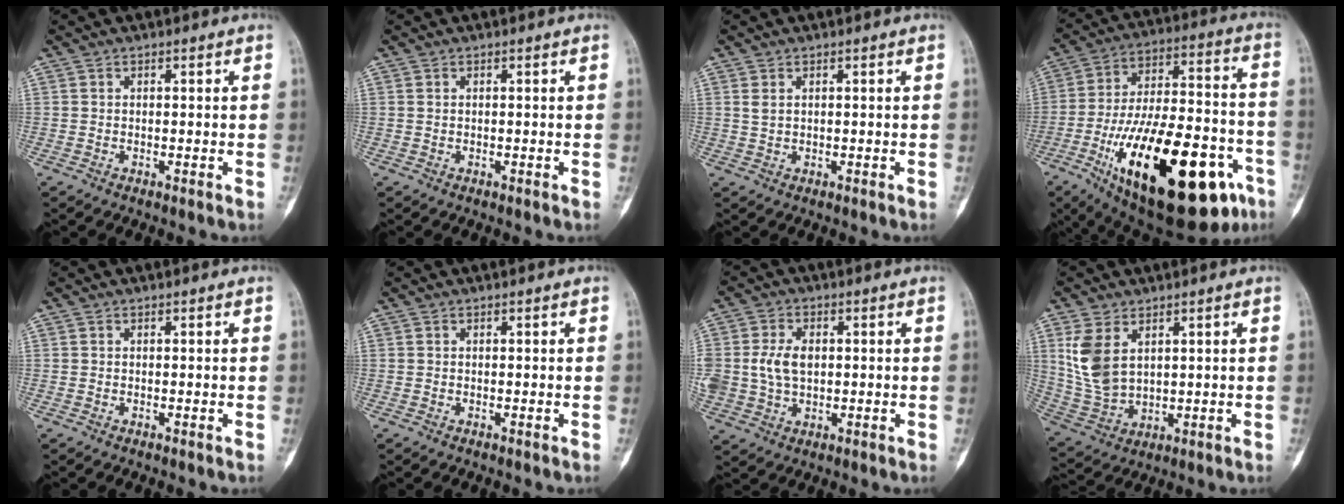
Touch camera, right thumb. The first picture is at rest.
{"total": 0.0}
{"total": 1.4, "force": [0.7, 0.7, 1.0], "torque": [-0.022, 0.002, 0.020]}
{"total": 34.3, "force": [-14.2, 13.5, 28.2], "torque": [-0.425, 0.042, -0.211]}
{"total": 0.0}
{"total": 0.0}
{"total": 8.2, "force": [0.7, 5.7, 5.8], "torque": [-0.112, 0.004, 0.021]}
{"total": 9.5, "force": [3.5, 5.8, 6.7], "torque": [-0.135, -0.014, 0.088]}